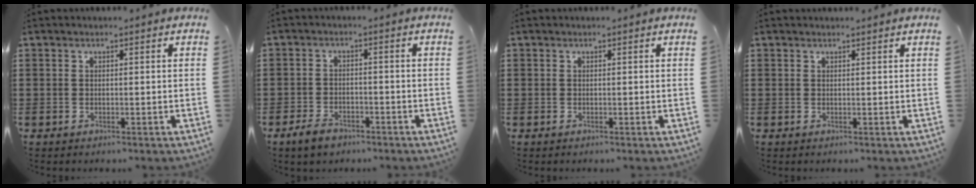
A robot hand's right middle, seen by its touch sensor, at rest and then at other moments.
{"total": 3.4, "force": [-2.8, 1.5, 1.2], "torque": [-0.029, 0.002, -0.057]}
{"total": 0.0}
{"total": 0.0}